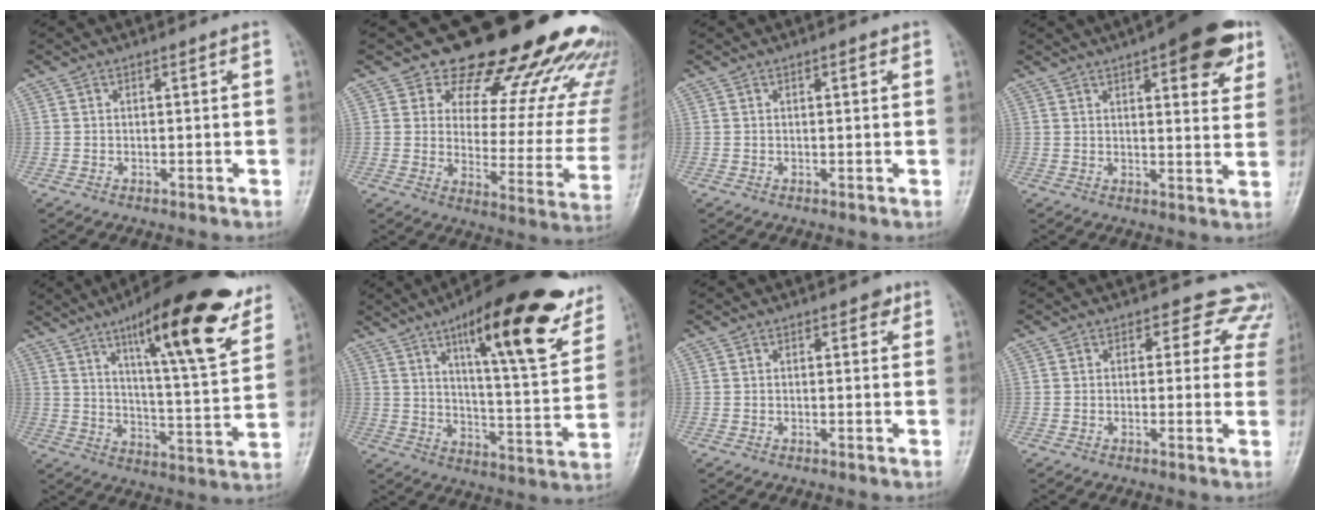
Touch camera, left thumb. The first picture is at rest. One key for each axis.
{"total": 25.7, "fx": 21.3, "fy": 9.3, "fz": 11.0, "tx": -0.099, "ty": -0.137, "tz": 0.264}
{"total": 1.0, "fx": 0.5, "fy": 0.4, "fz": 0.7, "tx": -0.008, "ty": 0.001, "tz": 0.004}
{"total": 13.7, "fx": 7.4, "fy": 4.6, "fz": 10.5, "tx": -0.101, "ty": -0.022, "tz": 0.093}
{"total": 23.2, "fx": 14.2, "fy": 5.1, "fz": 17.6, "tx": -0.230, "ty": -0.056, "tz": 0.215}
{"total": 26.0, "fx": 14.8, "fy": 6.8, "fz": 20.3, "tx": -0.260, "ty": -0.048, "tz": 0.219}
{"total": 1.3, "fx": 0.7, "fy": 0.9, "fz": 0.7, "tx": 0.004, "ty": -0.001, "tz": 0.004}
{"total": 7.4, "fx": 5.3, "fy": 4.8, "fz": 1.6, "tx": 0.035, "ty": -0.015, "tz": 0.031}